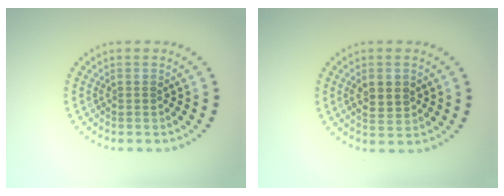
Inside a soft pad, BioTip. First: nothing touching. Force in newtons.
{"total": 2.9, "press": 2.9, "slide": 0.1}